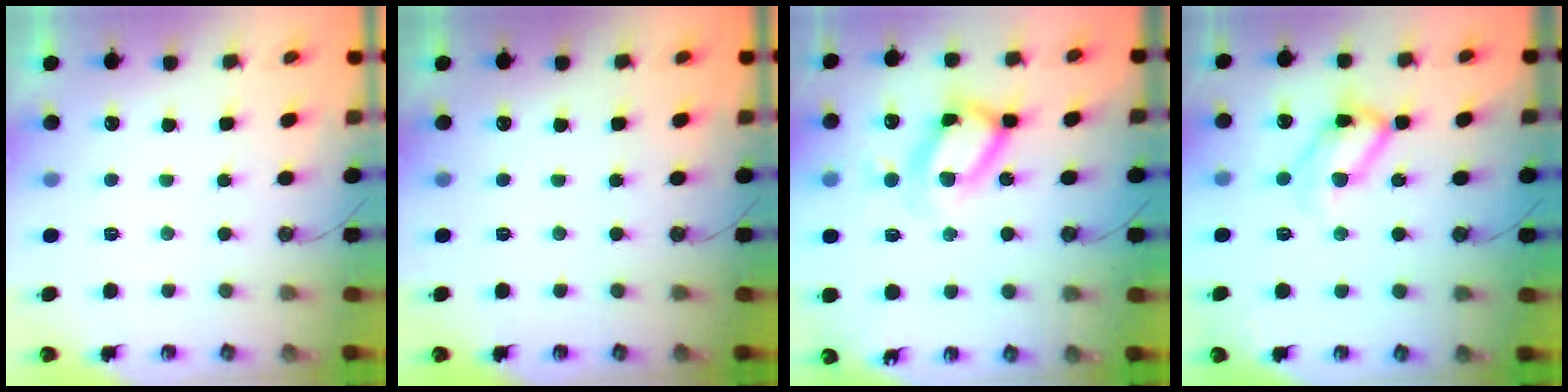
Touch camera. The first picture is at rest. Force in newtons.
{"total": 0.0}
{"total": 16.2, "press": 16.1, "slide": 1.9}
{"total": 13.0, "press": 13.0, "slide": 0.5}